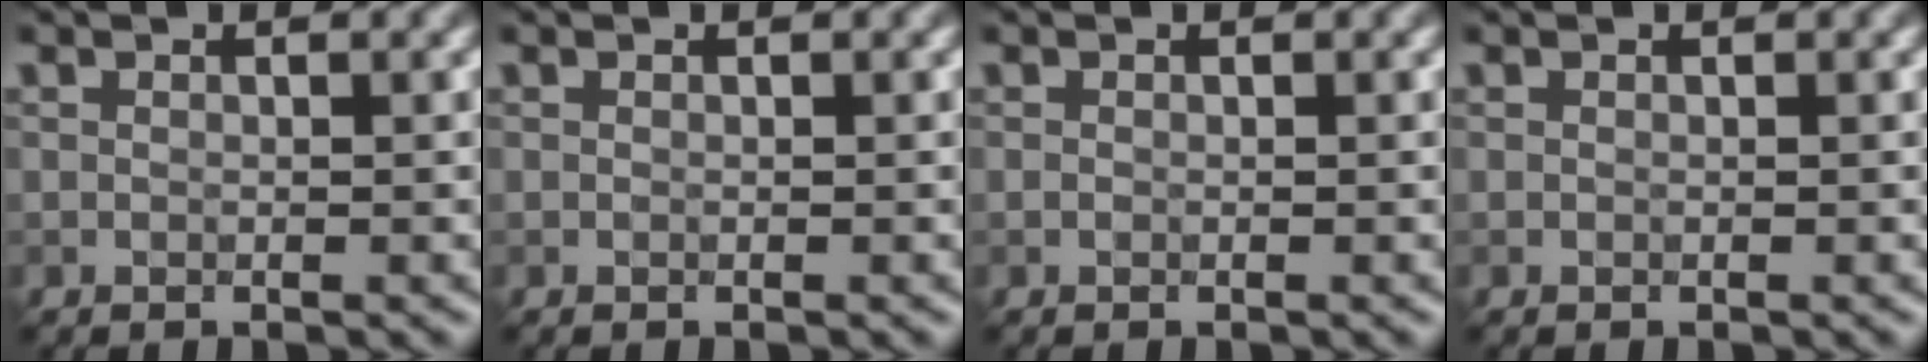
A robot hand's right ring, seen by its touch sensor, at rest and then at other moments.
{"total": 0.0}
{"total": 0.0}
{"total": 0.0}